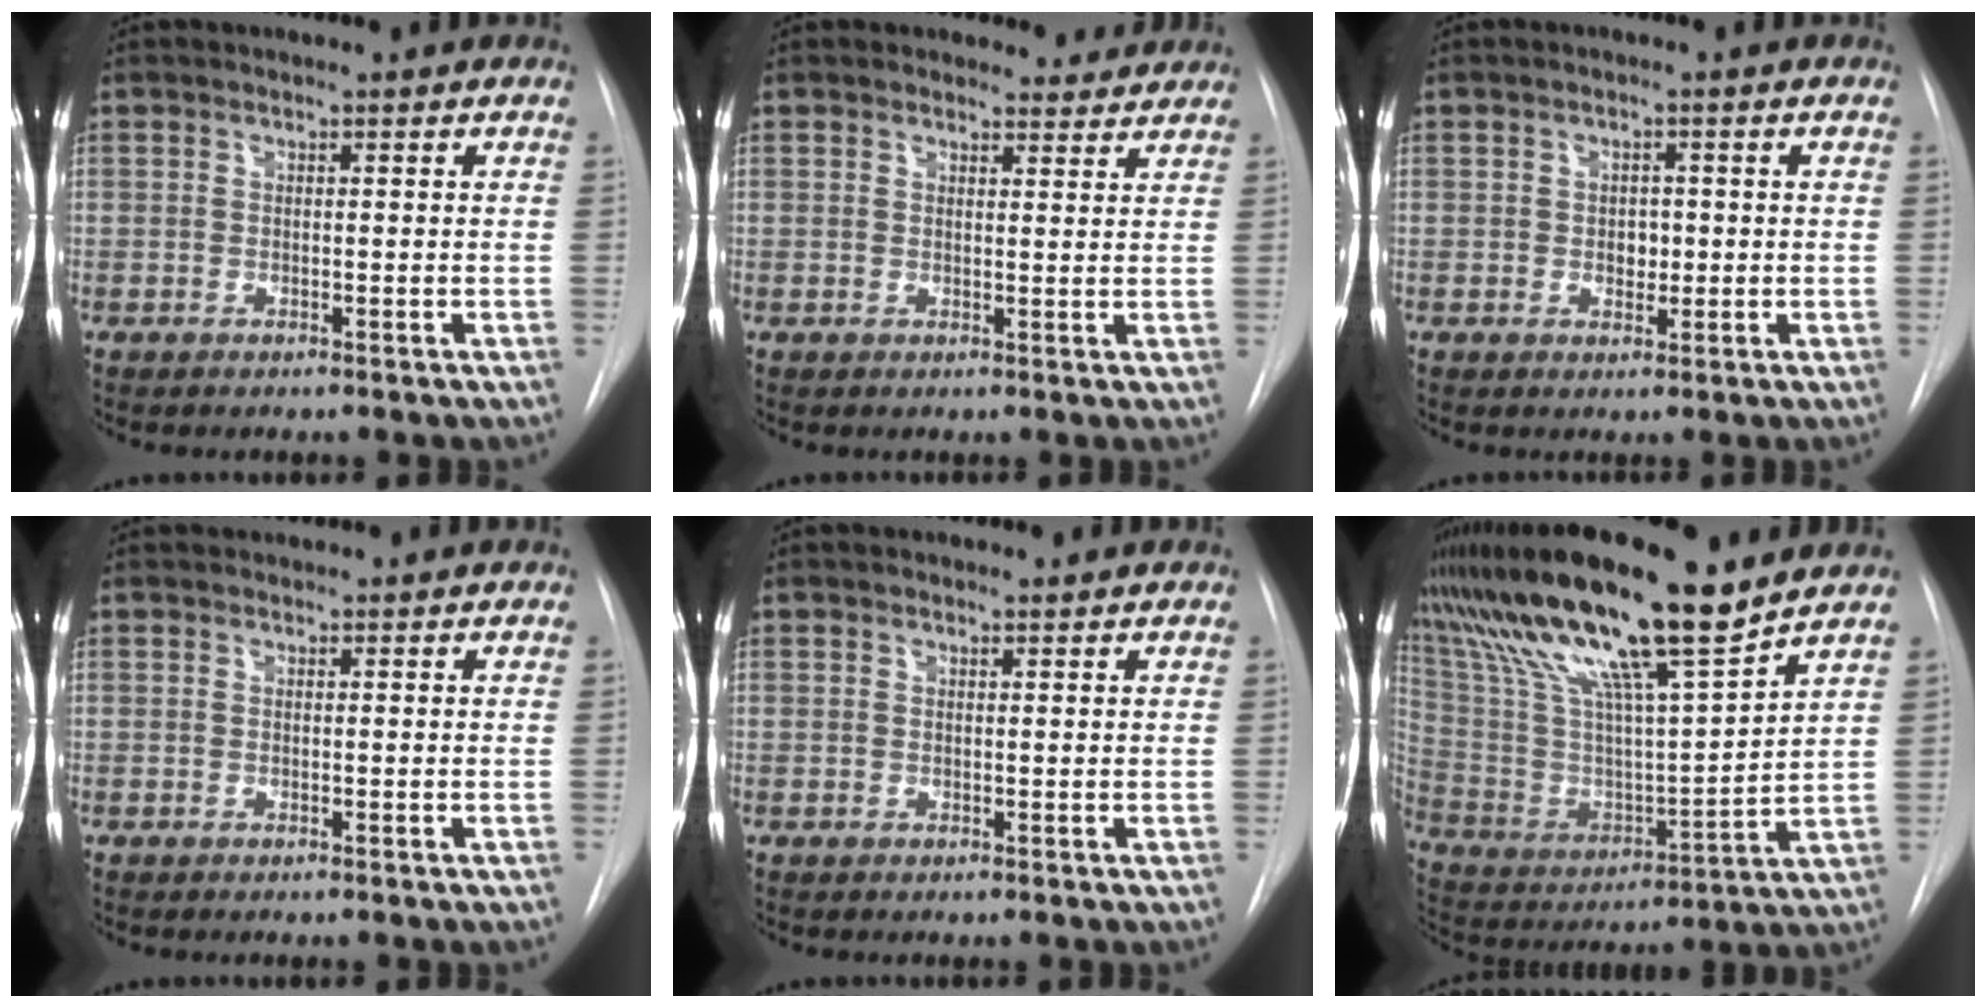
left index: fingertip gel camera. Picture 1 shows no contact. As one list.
[{"total": 3.5, "force": [3.3, 1.1, -0.4], "torque": [0.006, -0.007, 0.031]}, {"total": 2.2, "force": [0.1, 1.6, 1.5], "torque": [-0.021, 0.000, 0.004]}, {"total": 1.6, "force": [1.6, 0.2, 0.1], "torque": [-0.007, 0.022, 0.028]}, {"total": 1.1, "force": [1.1, 0.1, 0.1], "torque": [-0.008, 0.002, 0.019]}, {"total": 22.4, "force": [16.2, 1.2, 15.4], "torque": [-0.297, 0.018, 0.300]}]